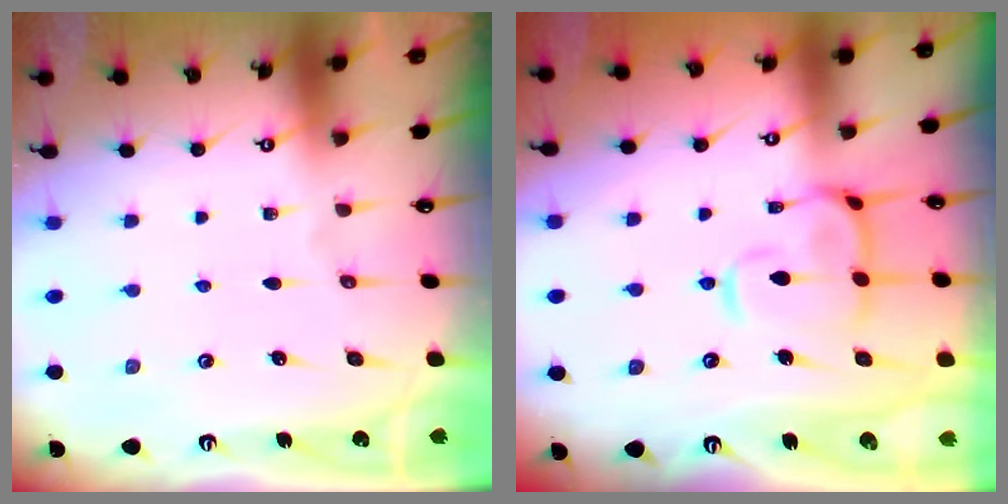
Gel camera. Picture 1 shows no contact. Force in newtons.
{"total": 7.8, "press": 7.7, "slide": 1.3}